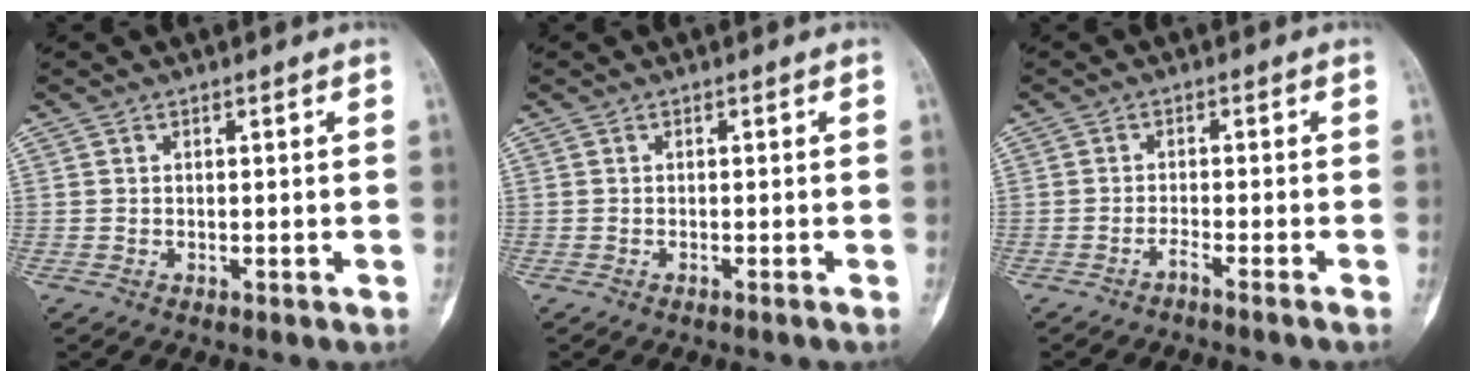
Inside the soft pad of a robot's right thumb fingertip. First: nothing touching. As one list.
[{"total": 0.8, "force": [-0.6, -0.2, 0.5], "torque": [-0.007, 0.007, -0.010]}, {"total": 1.8, "force": [-1.4, -0.7, 0.9], "torque": [-0.025, 0.014, -0.026]}]